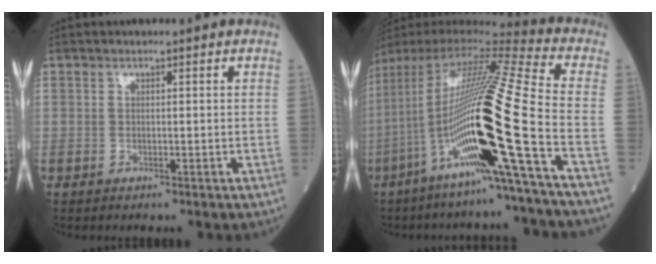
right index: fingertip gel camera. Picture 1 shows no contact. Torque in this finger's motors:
{"motor_torque": [2.14, 0.00, 1.05, 0.21]}